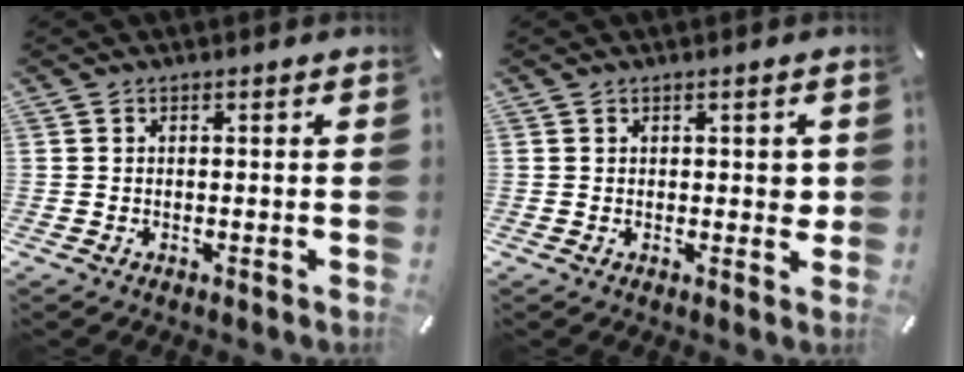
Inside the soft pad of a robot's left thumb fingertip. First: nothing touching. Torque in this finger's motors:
{"motor_torque": [0.41, 0.56, 0.23, -0.31, 0.05]}